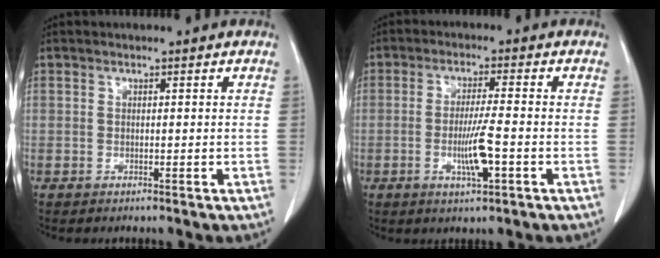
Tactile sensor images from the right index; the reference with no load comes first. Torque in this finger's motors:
{"motor_torque": [0.27, -0.03, 0.13, 0.08]}